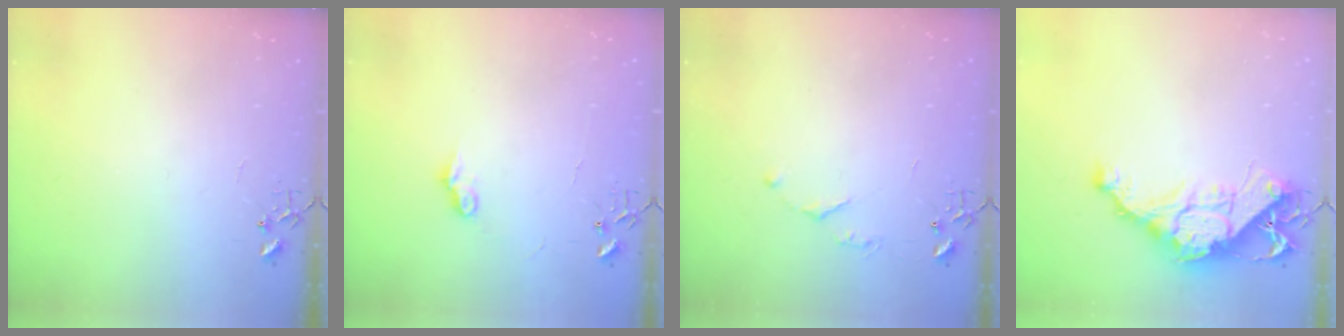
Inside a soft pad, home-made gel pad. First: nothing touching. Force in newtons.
{"total": 6.9, "press": 6.9, "slide": 0.2}
{"total": 4.3, "press": 4.3, "slide": 0.7}
{"total": 13.4, "press": 13.4, "slide": 1.1}